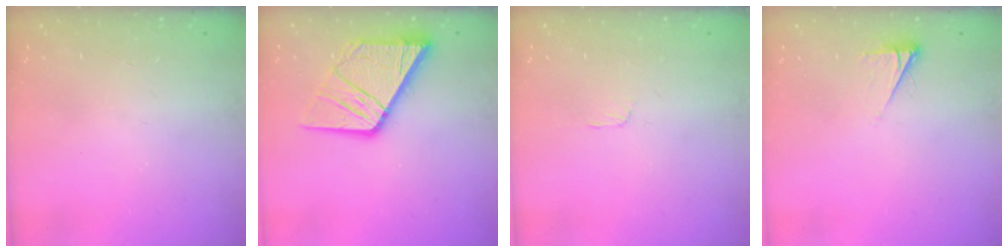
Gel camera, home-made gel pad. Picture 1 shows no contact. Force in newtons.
{"total": 15.0, "press": 14.8, "slide": 1.9}
{"total": 2.9, "press": 2.9, "slide": 0.4}
{"total": 2.6, "press": 2.6, "slide": 0.4}